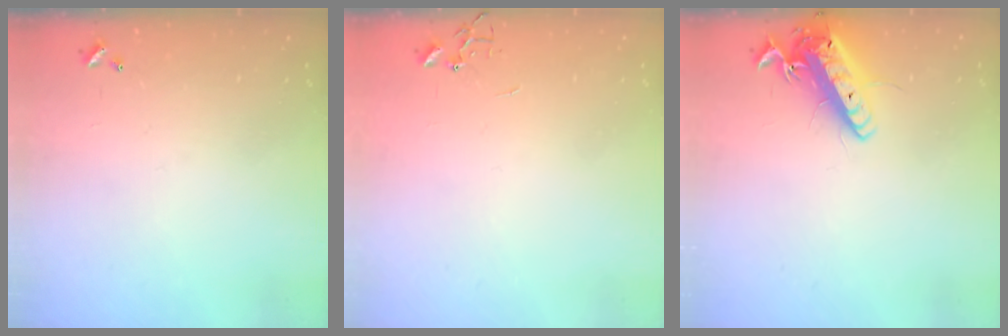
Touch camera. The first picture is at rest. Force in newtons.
{"total": 0.0}
{"total": 14.0, "press": 13.8, "slide": 2.7}